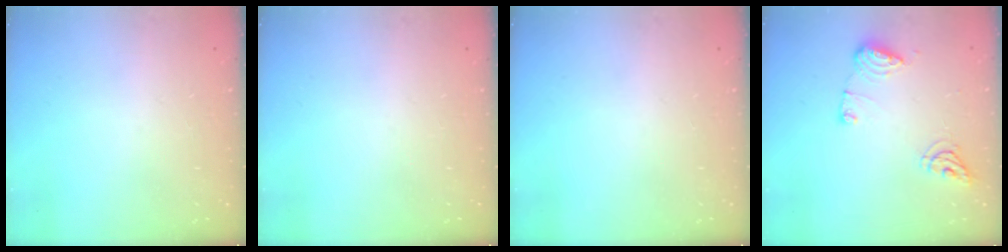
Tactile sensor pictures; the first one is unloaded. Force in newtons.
{"total": 0.0}
{"total": 0.0}
{"total": 9.4, "press": 9.4, "slide": 0.3}